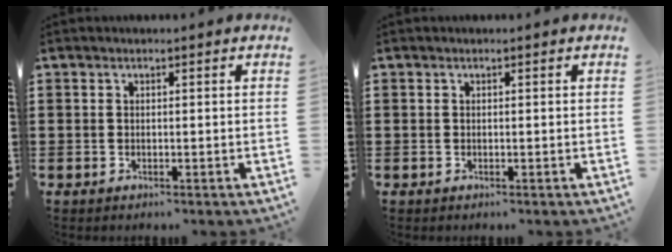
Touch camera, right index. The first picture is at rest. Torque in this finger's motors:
{"motor_torque": [-0.01, -0.01, 0.00, -0.01]}